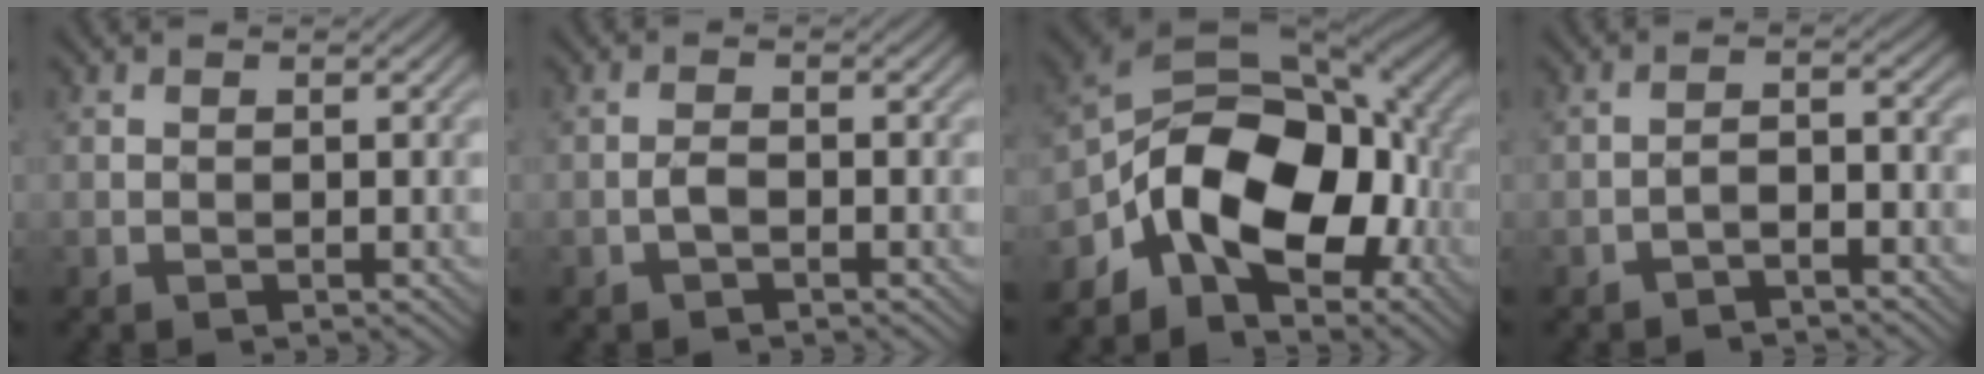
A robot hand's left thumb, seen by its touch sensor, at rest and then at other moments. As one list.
[{"total": 1.5, "force": [-0.8, 0.6, 1.1], "torque": [-0.023, 0.003, -0.018]}, {"total": 13.7, "force": [-4.9, 8.4, 9.7], "torque": [-0.155, 0.000, -0.099]}, {"total": 2.6, "force": [-2.1, 0.6, 1.5], "torque": [-0.027, 0.008, -0.042]}]